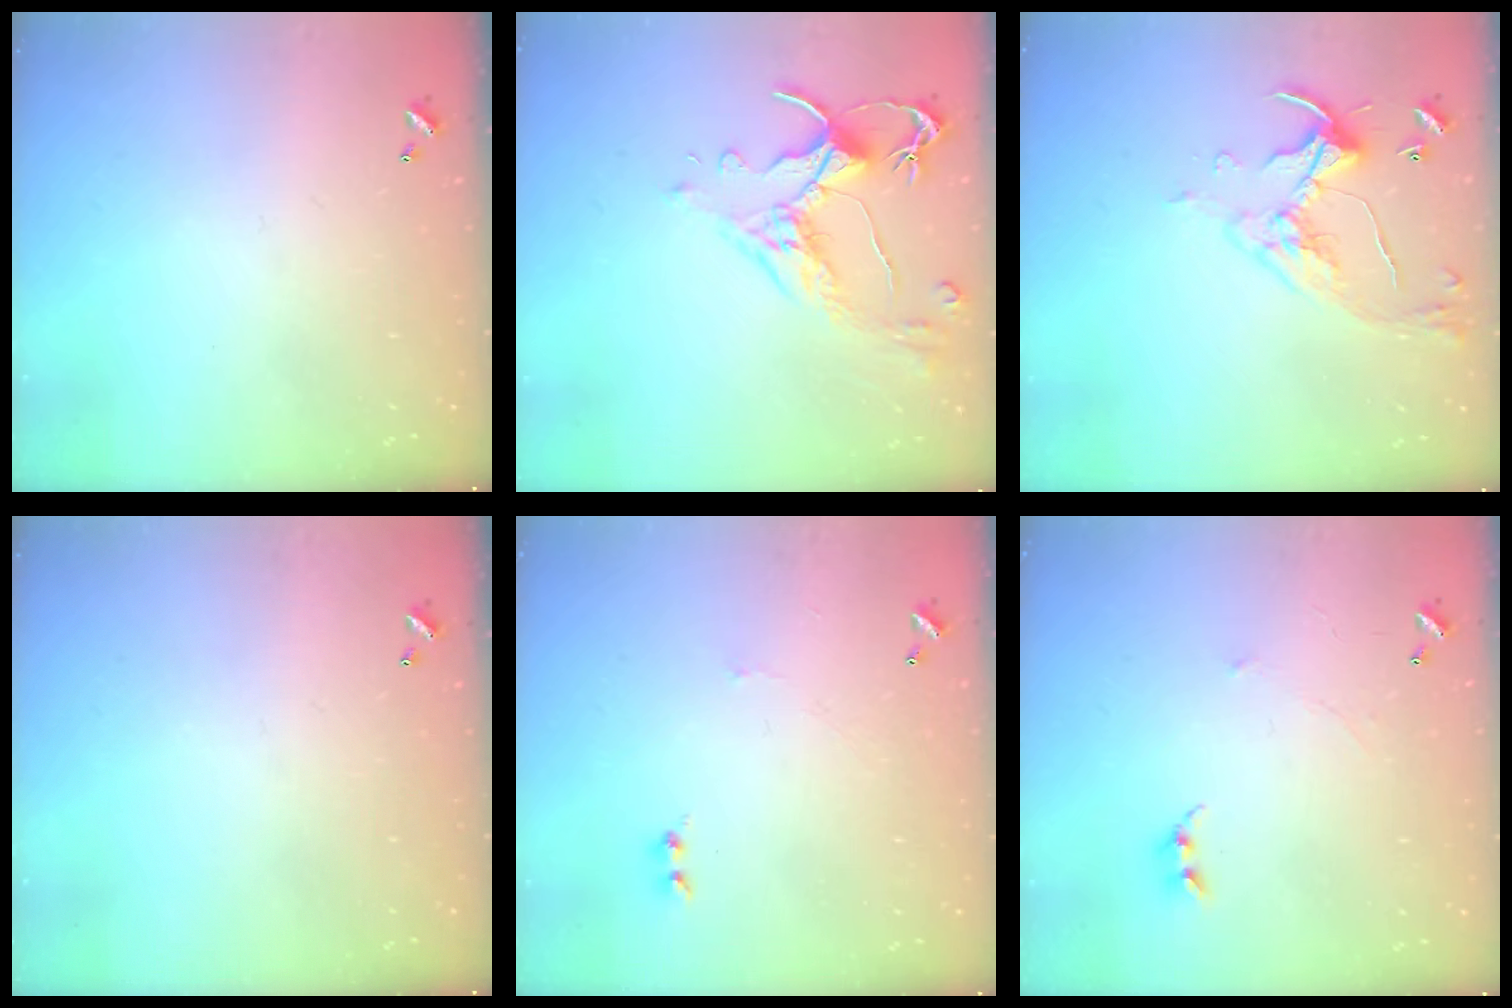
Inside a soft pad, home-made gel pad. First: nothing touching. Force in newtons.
{"total": 2.5, "press": 2.2, "slide": 1.3}
{"total": 6.2, "press": 6.2, "slide": 0.7}
{"total": 0.0}
{"total": 1.5, "press": 1.4, "slide": 0.6}
{"total": 0.9, "press": 0.8, "slide": 0.5}